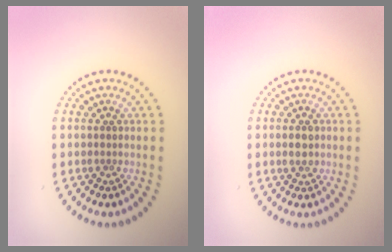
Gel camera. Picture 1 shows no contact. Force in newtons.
{"total": 1.5, "press": 1.5, "slide": 0.0}